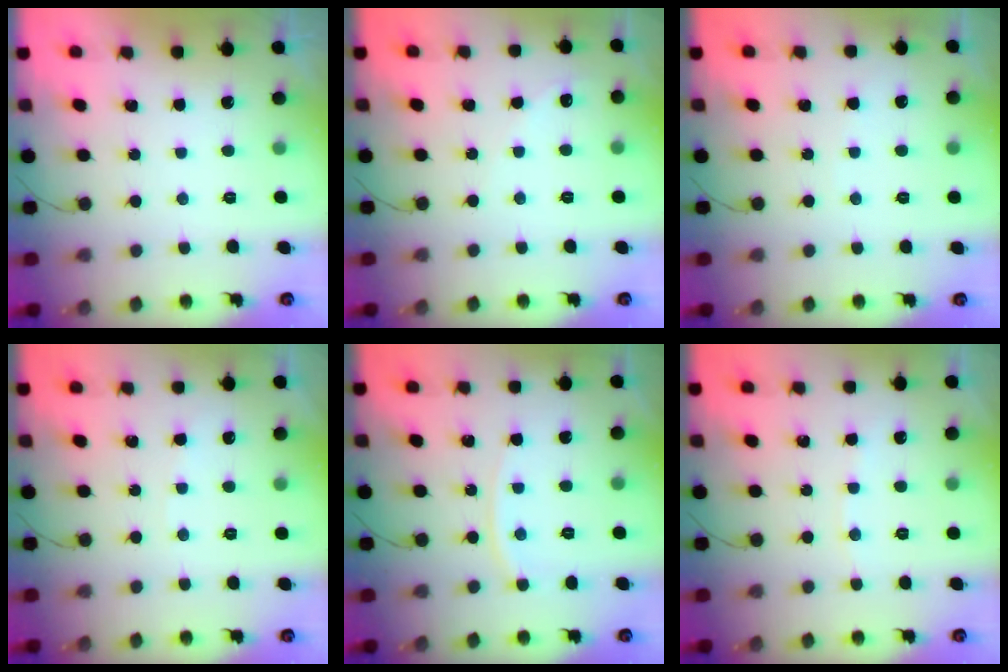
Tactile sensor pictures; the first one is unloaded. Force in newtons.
{"total": 3.3, "press": 3.3, "slide": 0.4}
{"total": 2.7, "press": 2.7, "slide": 0.3}
{"total": 2.0, "press": 2.0, "slide": 0.3}
{"total": 5.1, "press": 5.0, "slide": 0.8}
{"total": 4.4, "press": 4.4, "slide": 0.4}